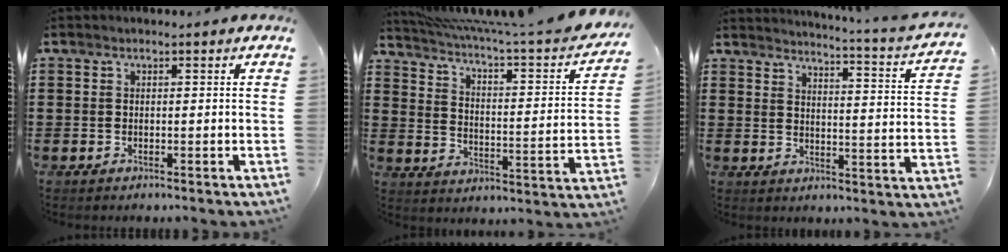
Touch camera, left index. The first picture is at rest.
{"total": 3.7, "force": [2.7, -0.2, 2.5], "torque": [-0.066, -0.033, 0.035]}
{"total": 3.0, "force": [2.5, -1.0, 1.4], "torque": [-0.036, -0.037, 0.029]}